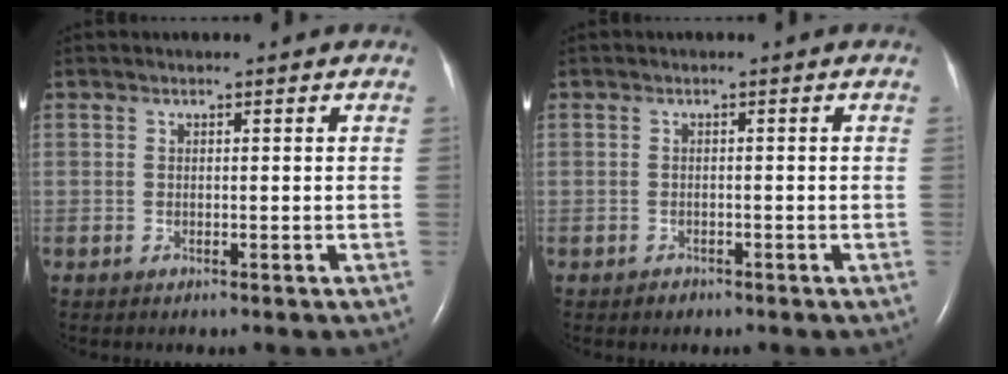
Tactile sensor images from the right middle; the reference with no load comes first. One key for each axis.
{"total": 1.0, "fx": -0.8, "fy": 0.6, "fz": 0.1, "tx": -0.005, "ty": 0.001, "tz": -0.012}